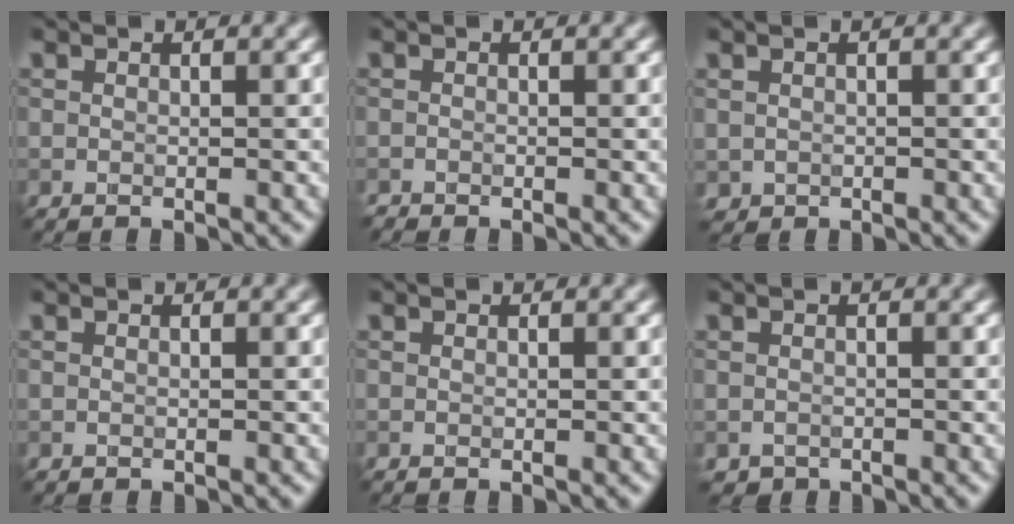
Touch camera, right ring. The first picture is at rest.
{"total": 0.7, "force": [-0.7, 0.1, -0.1], "torque": [0.005, -0.003, -0.017]}
{"total": 0.7, "force": [-0.1, 0.7, -0.2], "torque": [0.011, -0.003, -0.005]}
{"total": 0.0}
{"total": 0.0}
{"total": 0.8, "force": [-0.6, 0.5, -0.2], "torque": [0.009, -0.001, -0.013]}